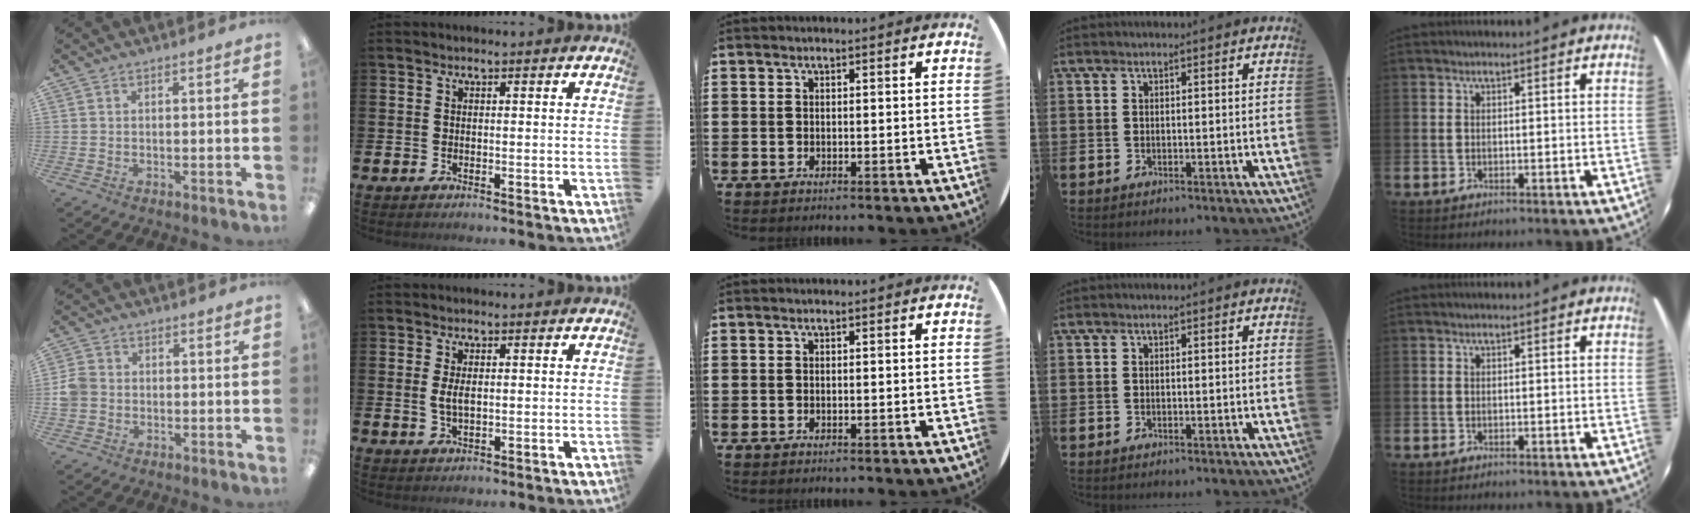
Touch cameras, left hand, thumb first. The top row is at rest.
{"thumb": {"total": 4.4, "force": [-0.6, 4.0, 1.8], "torque": [-0.033, 0.014, -0.008]}, "index": {"total": 2.5, "force": [0.4, 1.1, 2.2], "torque": [-0.039, 0.002, 0.003]}}